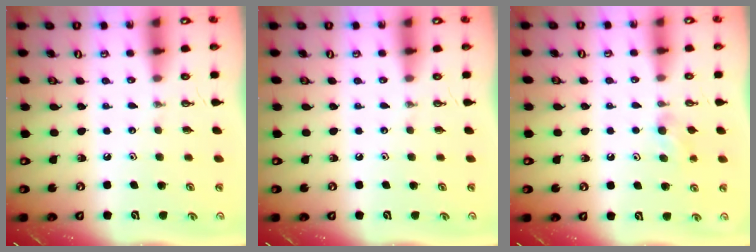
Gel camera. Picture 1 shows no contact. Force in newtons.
{"total": 0.0}
{"total": 5.4, "press": 5.2, "slide": 1.4}